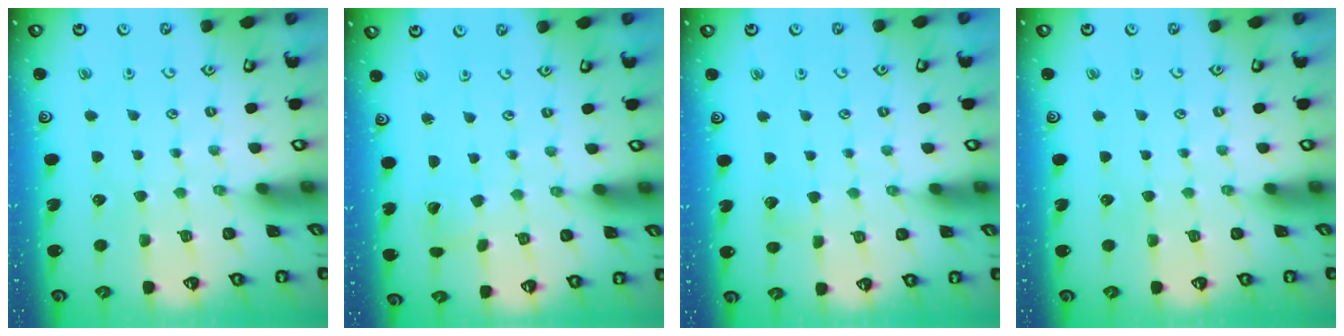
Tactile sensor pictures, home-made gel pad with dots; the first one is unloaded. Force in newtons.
{"total": 1.7, "press": 1.7, "slide": 0.3}
{"total": 2.9, "press": 2.9, "slide": 0.4}
{"total": 0.0}